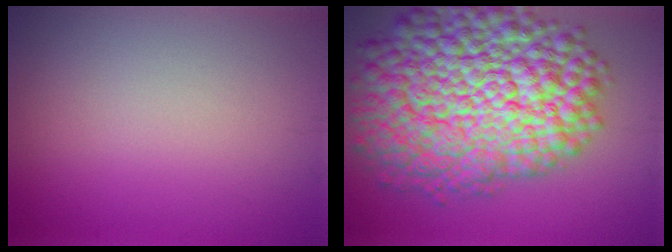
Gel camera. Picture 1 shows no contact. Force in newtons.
{"total": 15.8, "press": 15.8, "slide": 0.6}